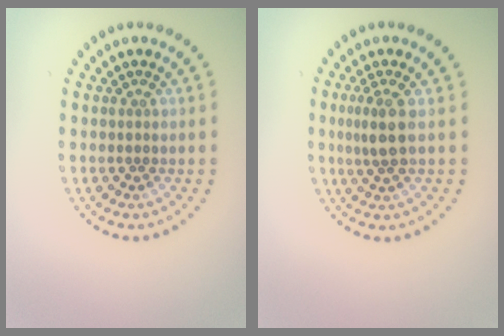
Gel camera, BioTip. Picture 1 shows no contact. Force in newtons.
{"total": 2.5, "press": 2.1, "slide": 1.4}